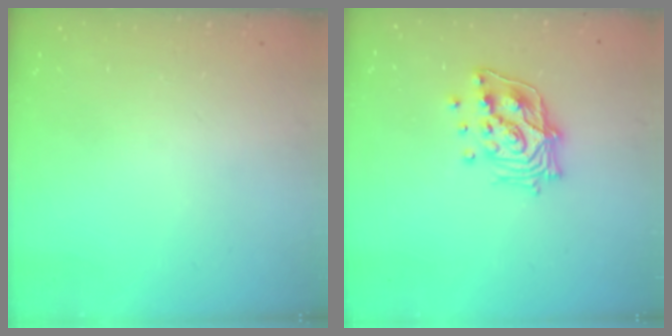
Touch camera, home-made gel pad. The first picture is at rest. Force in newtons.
{"total": 15.2, "press": 15.1, "slide": 2.0}